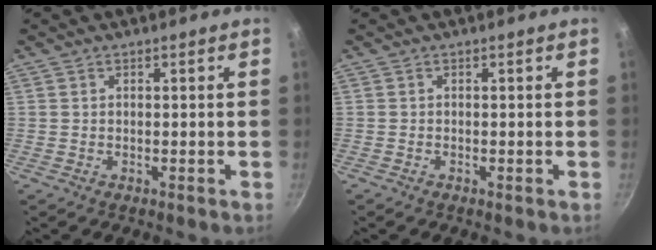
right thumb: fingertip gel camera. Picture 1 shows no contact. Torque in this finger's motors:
{"motor_torque": [-0.58, -0.40, -0.13, 0.30, 0.03]}